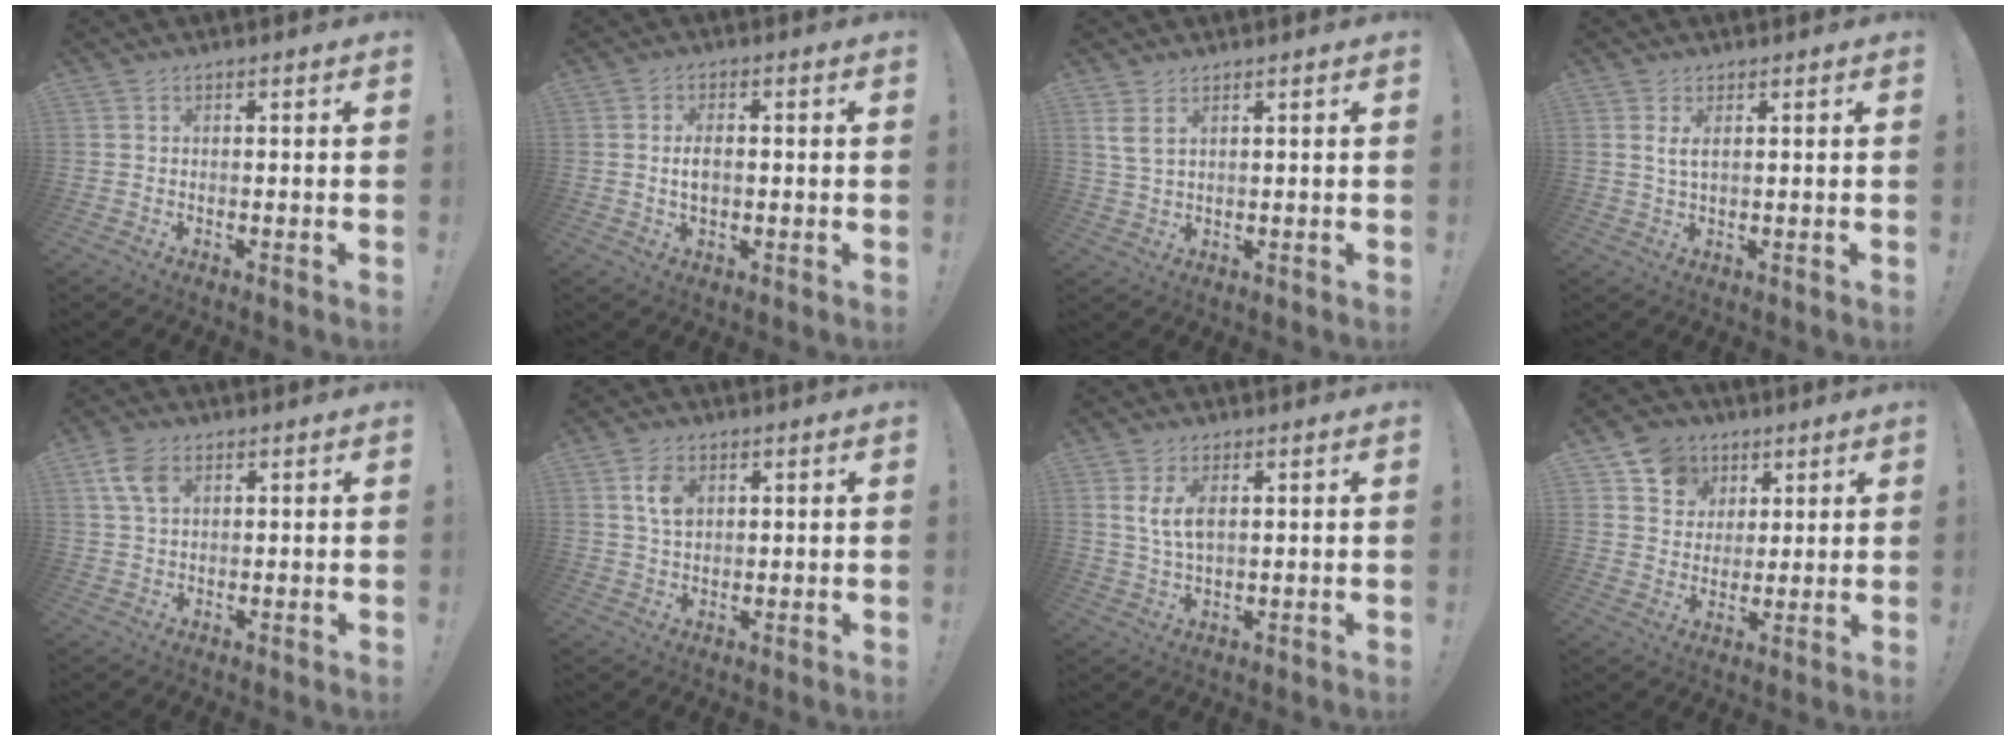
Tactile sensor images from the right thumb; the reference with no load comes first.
{"total": 4.2, "force": [-0.2, 2.5, 3.4], "torque": [-0.061, 0.005, -0.007]}
{"total": 3.7, "force": [1.9, 1.3, 2.9], "torque": [-0.060, -0.002, 0.037]}
{"total": 3.0, "force": [1.3, 1.0, 2.6], "torque": [-0.036, -0.005, 0.020]}
{"total": 6.9, "force": [2.8, 4.5, 4.4], "torque": [-0.080, -0.004, 0.054]}
{"total": 6.4, "force": [2.5, 4.2, 4.1], "torque": [-0.062, -0.004, 0.045]}
{"total": 5.7, "force": [1.7, 2.9, 4.6], "torque": [-0.083, -0.003, 0.026]}
{"total": 9.8, "force": [4.8, 8.2, 2.3], "torque": [-0.029, -0.030, 0.095]}